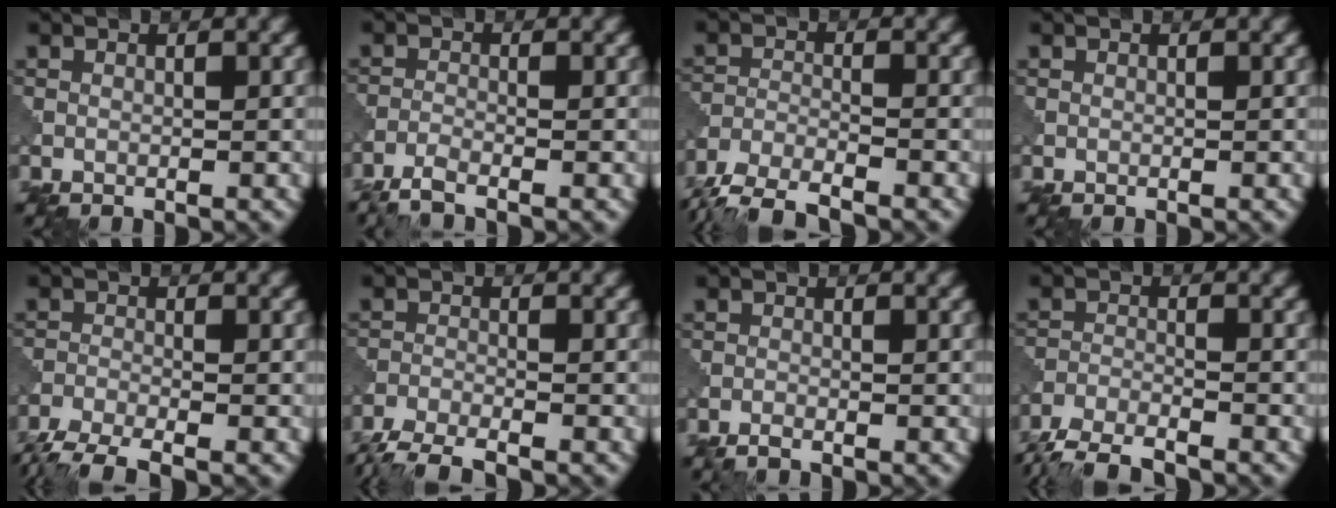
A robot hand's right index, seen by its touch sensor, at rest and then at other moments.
{"total": 2.2, "force": [-1.8, 0.3, 1.3], "torque": [-0.029, -0.005, -0.047]}
{"total": 5.7, "force": [-5.1, 1.0, 2.3], "torque": [-0.047, -0.016, -0.097]}
{"total": 0.0}
{"total": 4.8, "force": [-4.0, 0.9, 2.6], "torque": [-0.051, -0.010, -0.087]}
{"total": 5.0, "force": [-4.4, 0.7, 2.3], "torque": [-0.045, -0.019, -0.089]}
{"total": 0.8, "force": [-0.7, 0.1, 0.4], "torque": [-0.008, 0.001, -0.018]}
{"total": 5.5, "force": [-5.0, 0.8, 2.1], "torque": [-0.043, -0.018, -0.096]}